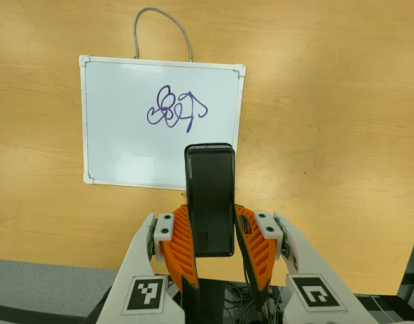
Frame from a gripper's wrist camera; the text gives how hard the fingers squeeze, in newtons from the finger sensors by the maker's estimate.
{"total": 5.2, "left": 4.0, "right": 6.3}